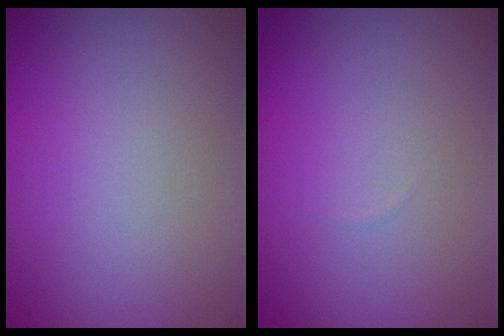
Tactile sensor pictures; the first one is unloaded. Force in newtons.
{"total": 0.0}